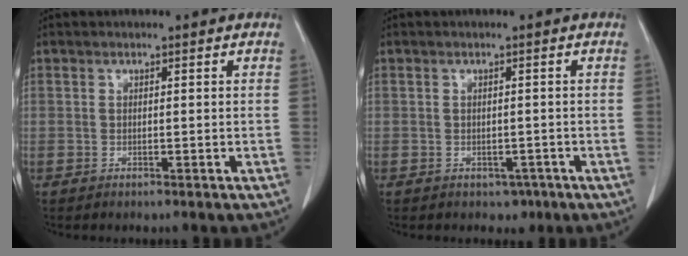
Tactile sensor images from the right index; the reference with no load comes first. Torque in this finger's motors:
{"motor_torque": [0.23, -0.15, -0.02, 0.01]}